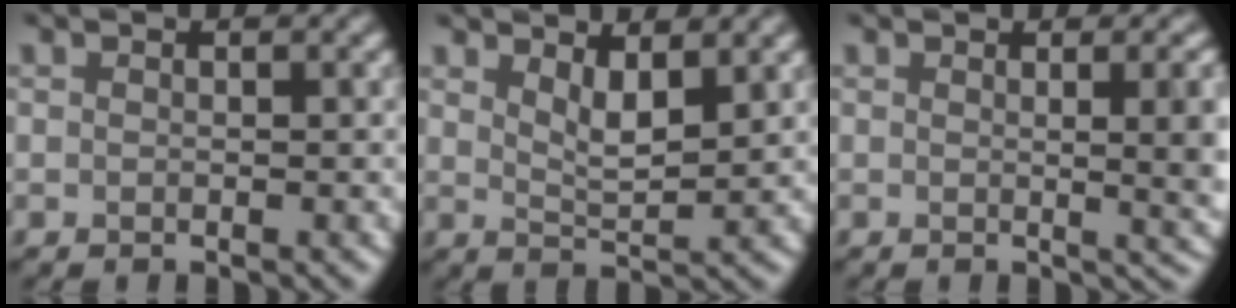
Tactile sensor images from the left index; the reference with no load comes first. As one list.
[{"total": 2.9, "force": [1.7, 0.8, 2.2], "torque": [-0.044, -0.010, 0.030]}, {"total": 6.5, "force": [1.2, 2.6, 5.9], "torque": [-0.035, 0.004, 0.015]}]